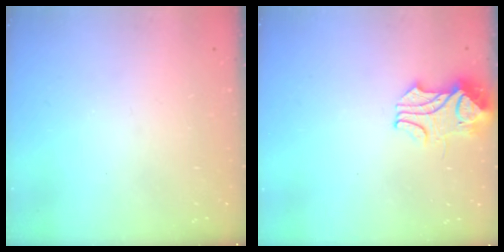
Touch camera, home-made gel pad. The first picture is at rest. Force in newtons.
{"total": 2.4, "press": 2.2, "slide": 0.8}